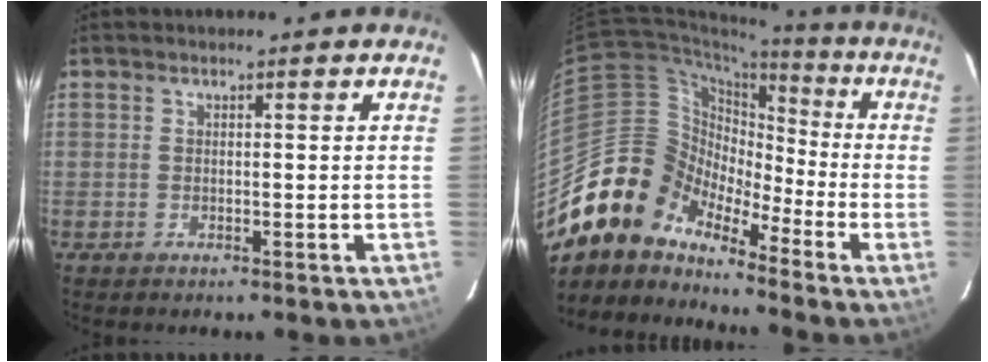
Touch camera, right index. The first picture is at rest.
{"total": 12.9, "force": [-10.2, 7.4, 2.5], "torque": [-0.056, 0.035, -0.209]}